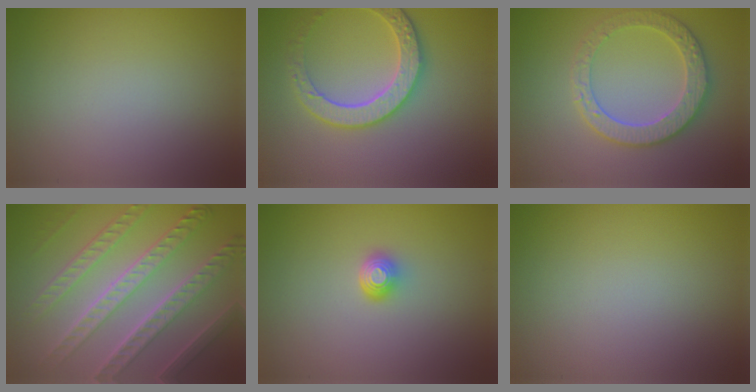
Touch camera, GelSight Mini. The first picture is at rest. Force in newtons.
{"total": 3.9, "press": 3.9, "slide": 0.8}
{"total": 3.9, "press": 3.9, "slide": 0.2}
{"total": 8.2, "press": 6.4, "slide": 5.1}
{"total": 1.6, "press": 1.2, "slide": 1.0}
{"total": 0.0}